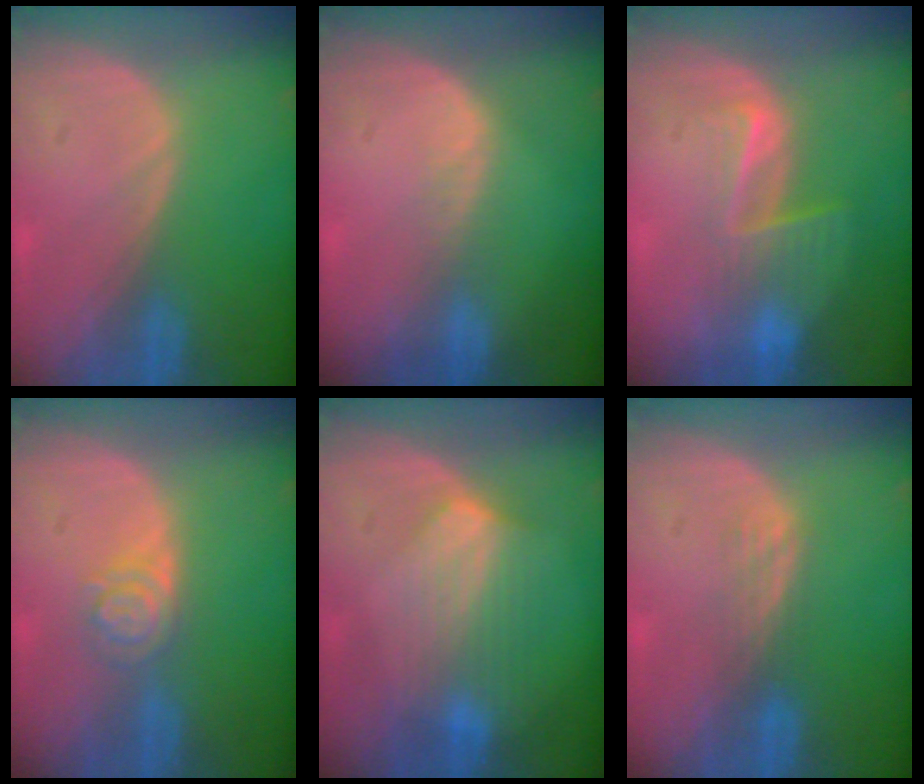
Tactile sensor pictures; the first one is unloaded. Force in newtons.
{"total": 2.0, "press": 1.1, "slide": 1.7}
{"total": 6.6, "press": 5.5, "slide": 3.5}
{"total": 4.1, "press": 3.8, "slide": 1.7}
{"total": 7.4, "press": 6.6, "slide": 3.2}
{"total": 2.2, "press": 2.2, "slide": 0.2}